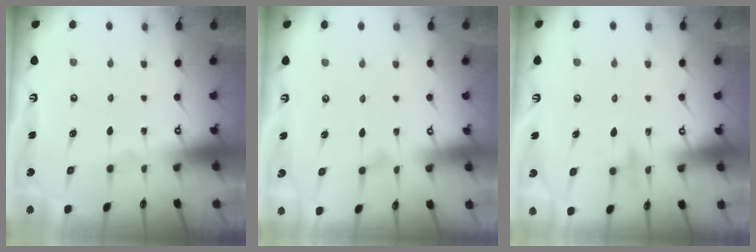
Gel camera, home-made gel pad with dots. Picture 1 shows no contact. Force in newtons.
{"total": 4.3, "press": 4.2, "slide": 0.3}
{"total": 9.7, "press": 9.7, "slide": 0.6}